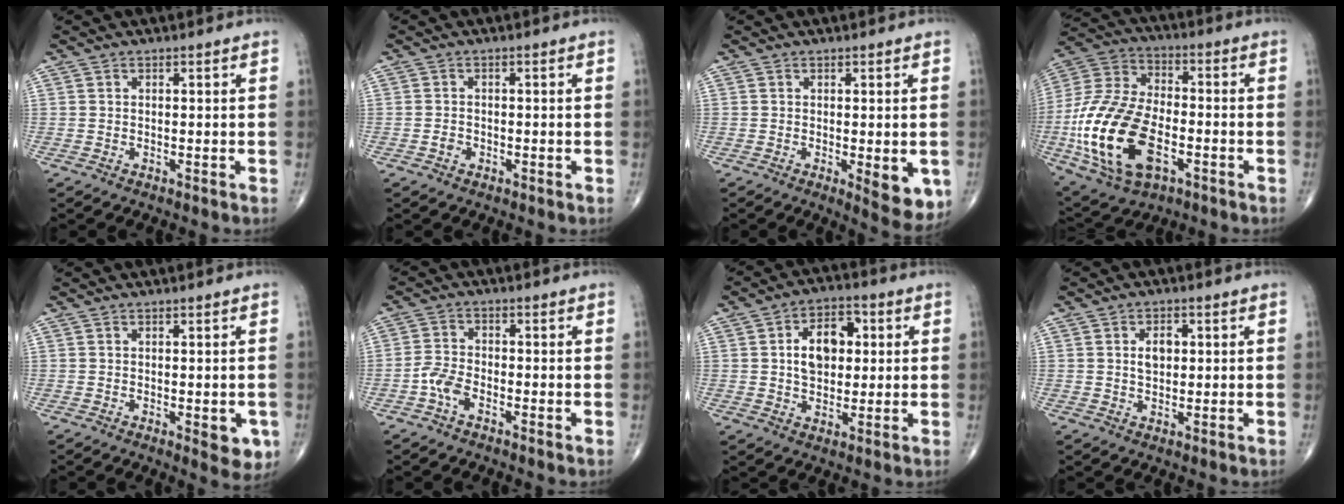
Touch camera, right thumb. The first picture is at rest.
{"total": 1.3, "force": [-0.7, 1.0, 0.5], "torque": [0.000, 0.005, -0.013]}
{"total": 6.9, "force": [-1.5, 2.2, 6.3], "torque": [-0.062, -0.016, -0.015]}
{"total": 22.8, "force": [-6.3, 12.6, 17.9], "torque": [-0.363, 0.012, -0.108]}
{"total": 4.8, "force": [-1.4, 1.9, 4.2], "torque": [-0.028, -0.006, -0.013]}
{"total": 3.9, "force": [-2.2, 1.9, 2.6], "torque": [-0.048, 0.012, -0.050]}
{"total": 10.2, "force": [1.7, 6.8, 7.3], "torque": [-0.088, 0.010, 0.025]}
{"total": 3.9, "force": [0.7, 2.6, 2.8], "torque": [-0.033, 0.001, 0.011]}